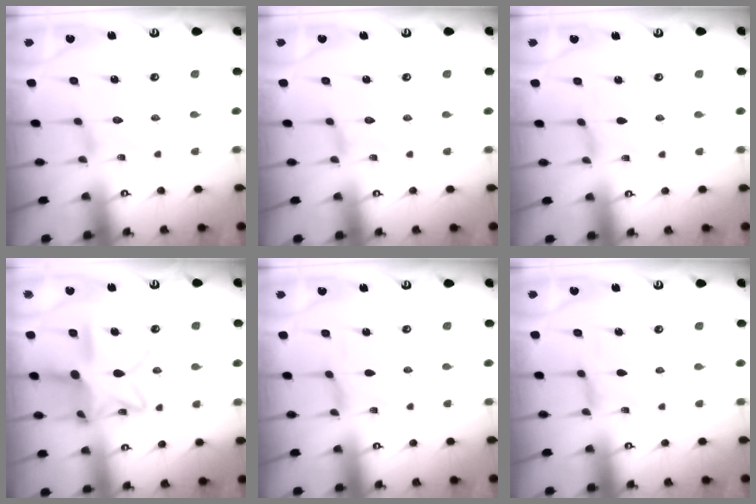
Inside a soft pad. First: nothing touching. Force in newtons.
{"total": 0.0}
{"total": 0.0}
{"total": 17.5, "press": 17.4, "slide": 1.2}
{"total": 0.0}
{"total": 0.5, "press": 0.5, "slide": 0.3}